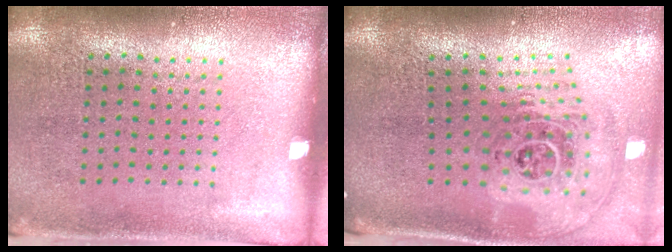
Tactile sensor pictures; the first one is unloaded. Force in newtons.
{"total": 2.3, "press": 1.6, "slide": 1.6}